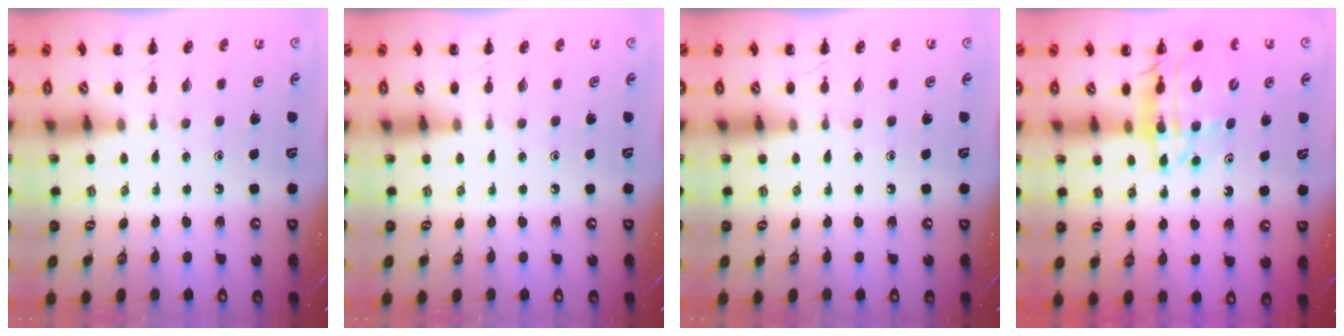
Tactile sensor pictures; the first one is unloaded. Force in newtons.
{"total": 0.0}
{"total": 0.0}
{"total": 15.0, "press": 14.4, "slide": 4.2}